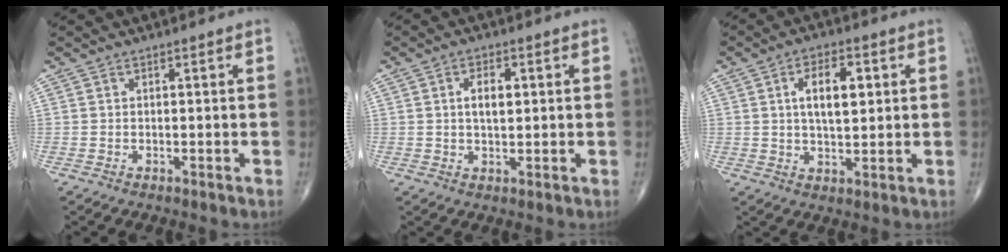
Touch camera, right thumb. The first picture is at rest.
{"total": 4.2, "force": [0.9, 2.2, 3.5], "torque": [-0.053, -0.003, 0.013]}
{"total": 8.1, "force": [2.0, 3.9, 6.8], "torque": [-0.096, -0.003, 0.032]}